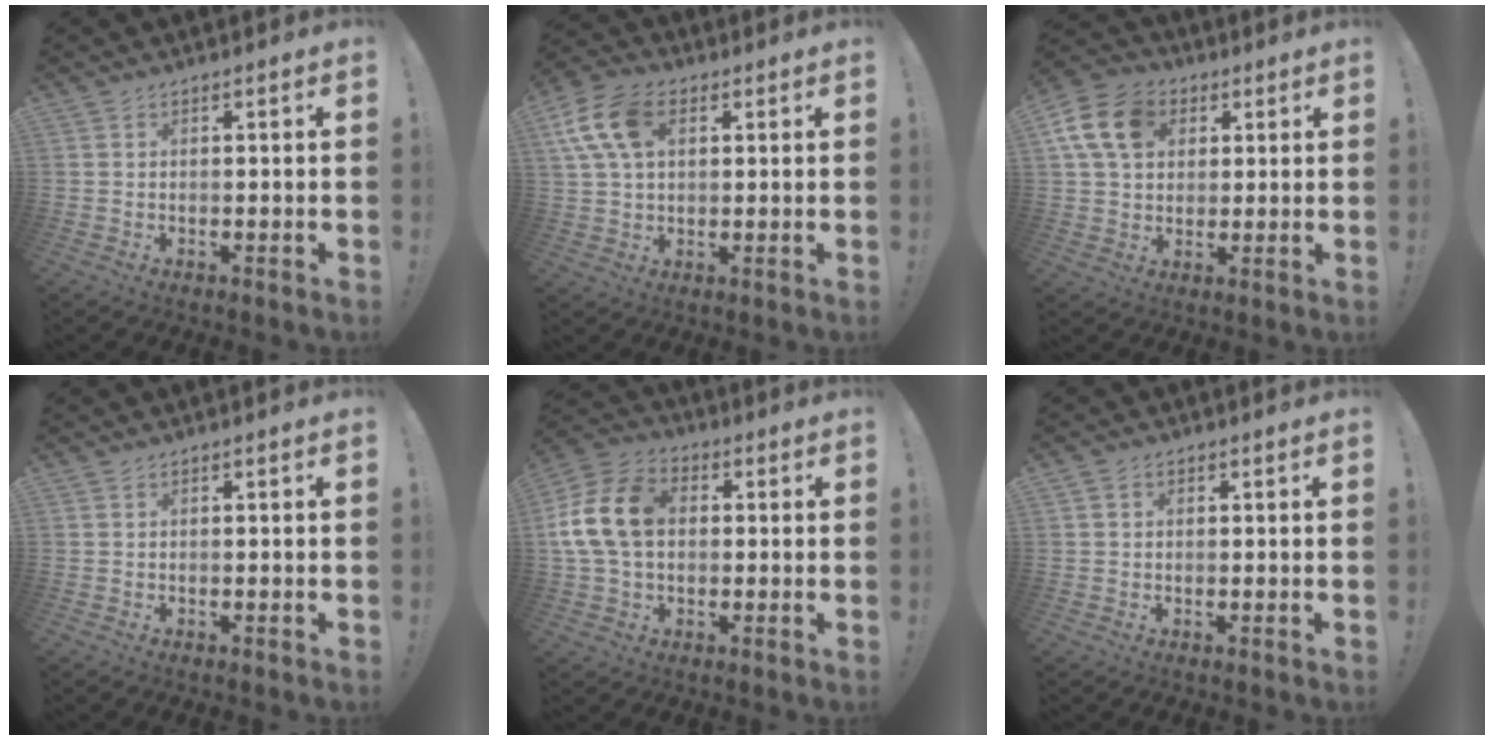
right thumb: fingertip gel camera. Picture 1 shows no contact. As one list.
[{"total": 13.4, "force": [4.1, 8.8, 9.1], "torque": [-0.176, 0.004, 0.080]}, {"total": 14.8, "force": [5.0, 11.3, 8.1], "torque": [-0.131, -0.005, 0.101]}, {"total": 0.0}, {"total": 16.1, "force": [1.9, 11.8, 10.8], "torque": [-0.200, 0.011, 0.038]}, {"total": 1.2, "force": [0.2, 1.1, 0.6], "torque": [-0.003, 0.000, 0.002]}]